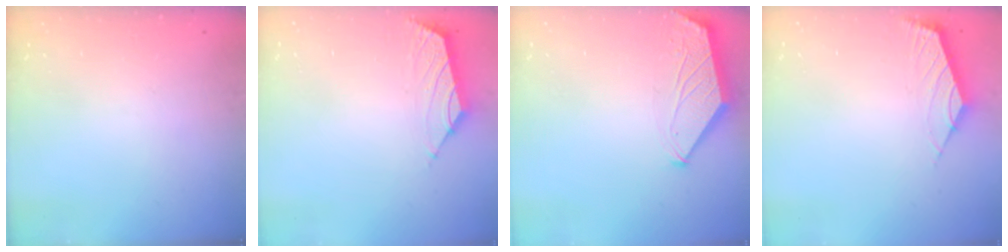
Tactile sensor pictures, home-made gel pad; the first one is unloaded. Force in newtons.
{"total": 1.6, "press": 1.5, "slide": 0.7}
{"total": 1.6, "press": 1.6, "slide": 0.4}
{"total": 2.4, "press": 2.3, "slide": 0.6}